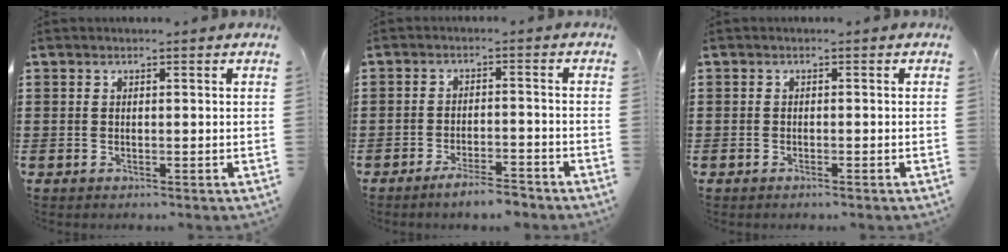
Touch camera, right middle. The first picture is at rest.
{"total": 4.3, "force": [-3.8, 0.2, 2.0], "torque": [-0.041, -0.003, -0.073]}
{"total": 0.6, "force": [-0.5, 0.1, 0.4], "torque": [-0.009, -0.002, -0.008]}